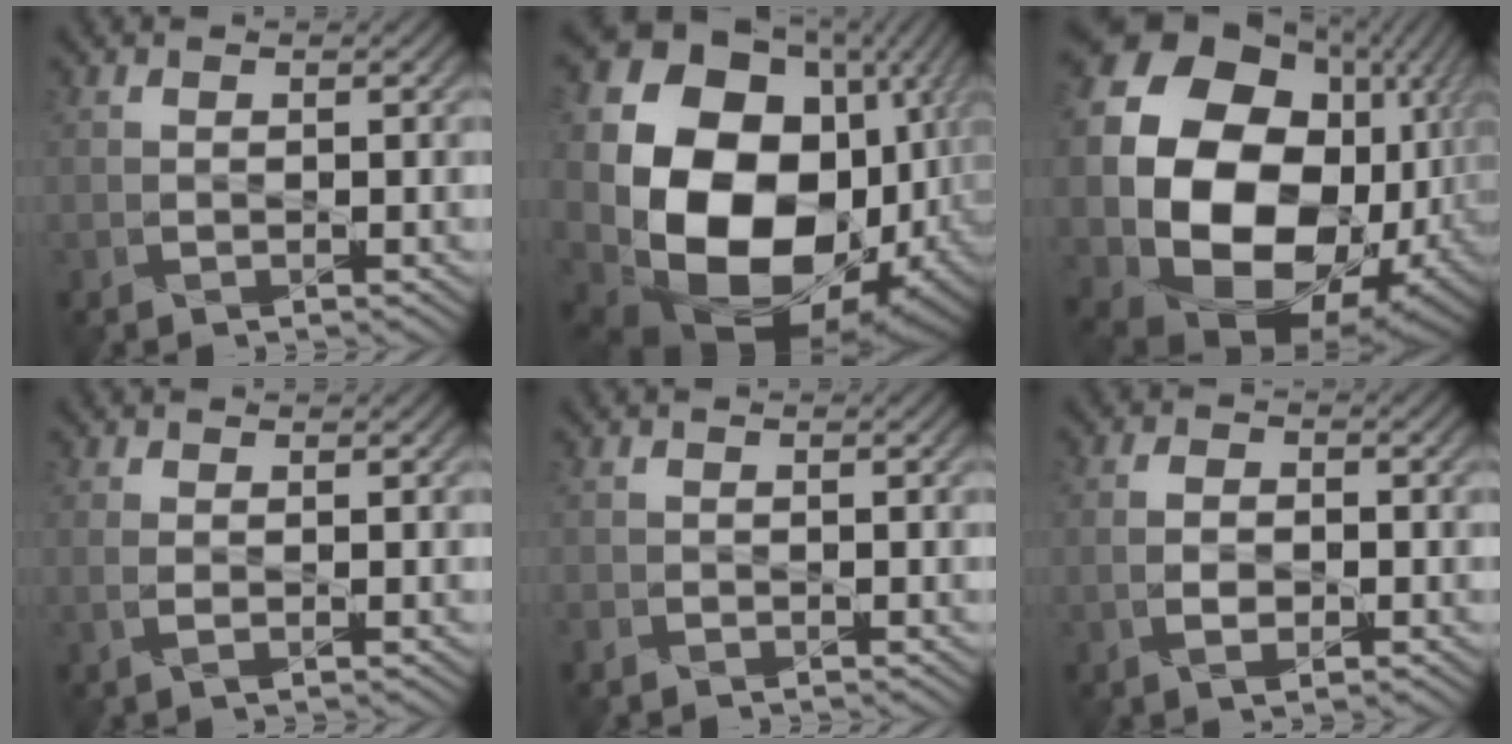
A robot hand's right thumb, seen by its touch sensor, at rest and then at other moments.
{"total": 22.4, "force": [0.3, 17.5, 14.0], "torque": [-0.308, -0.058, 0.061]}
{"total": 22.6, "force": [-0.2, 17.8, 13.9], "torque": [-0.306, -0.055, 0.046]}
{"total": 1.4, "force": [-0.1, 0.5, 1.3], "torque": [-0.035, -0.001, -0.003]}
{"total": 1.2, "force": [-0.9, 0.7, 0.3], "torque": [-0.009, -0.003, -0.020]}
{"total": 3.5, "force": [-0.9, 2.0, 2.7], "torque": [-0.043, 0.000, -0.021]}